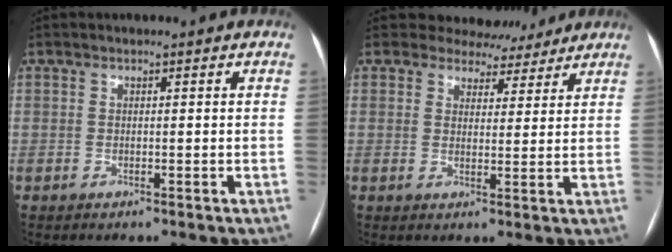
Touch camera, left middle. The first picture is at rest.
{"total": 6.8, "force": [6.2, 3.0, -0.1], "torque": [0.016, 0.002, 0.069]}